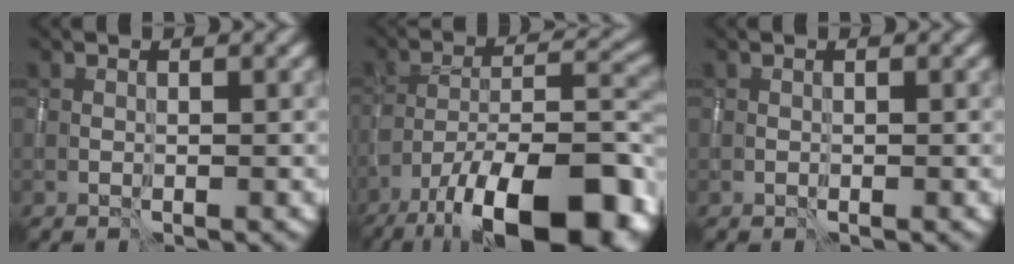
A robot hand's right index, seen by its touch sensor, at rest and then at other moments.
{"total": 18.0, "force": [-12.0, 6.6, 11.7], "torque": [-0.186, -0.013, -0.184]}
{"total": 0.0}